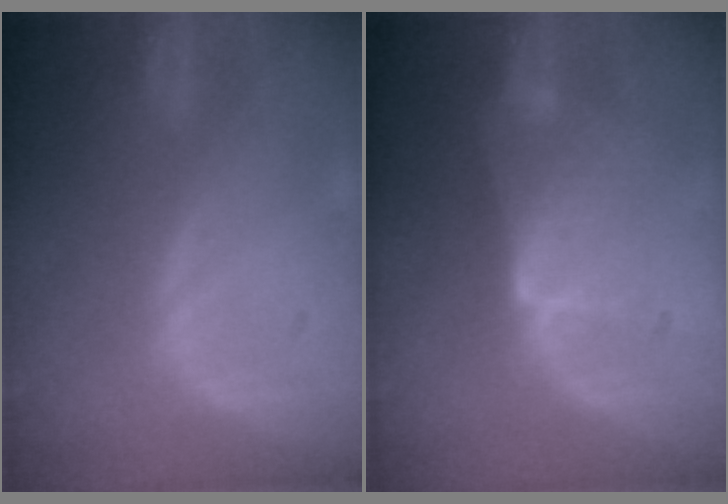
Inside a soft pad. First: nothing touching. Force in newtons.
{"total": 6.5, "press": 5.6, "slide": 3.2}